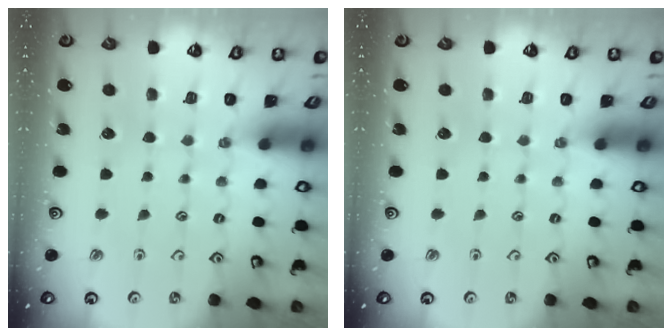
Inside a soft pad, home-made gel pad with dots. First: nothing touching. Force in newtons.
{"total": 0.0}